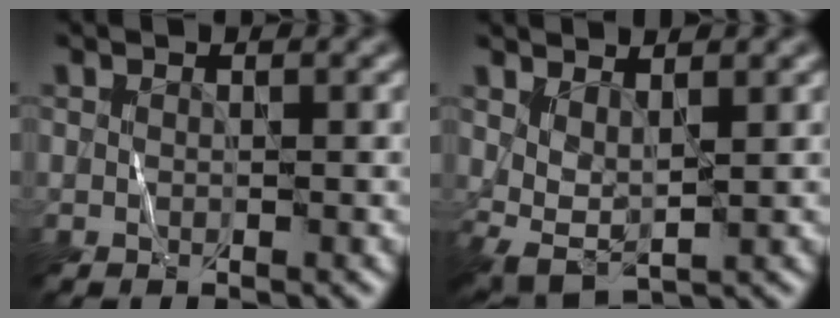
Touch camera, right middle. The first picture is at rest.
{"total": 2.6, "force": [1.6, 1.1, 1.7], "torque": [-0.045, -0.011, 0.033]}